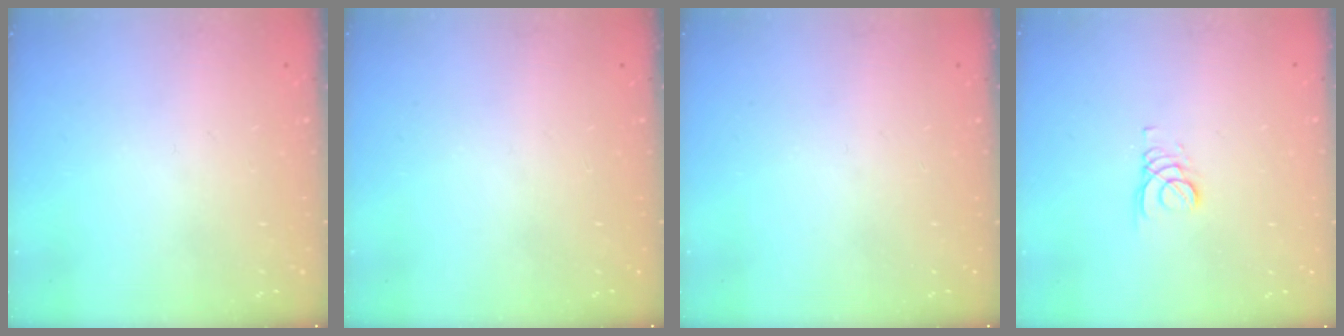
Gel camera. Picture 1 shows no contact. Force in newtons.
{"total": 0.0}
{"total": 0.0}
{"total": 2.1, "press": 2.1, "slide": 0.1}